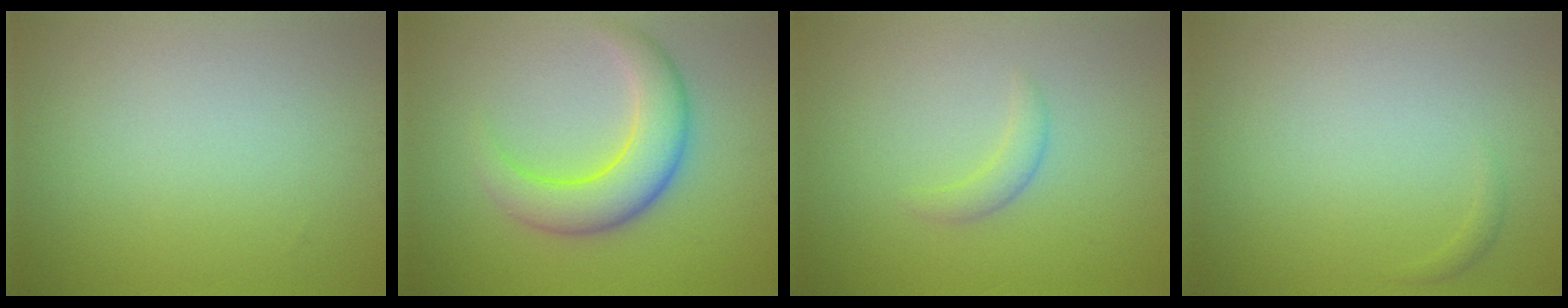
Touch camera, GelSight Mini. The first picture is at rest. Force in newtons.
{"total": 5.7, "press": 5.7, "slide": 0.1}
{"total": 1.4, "press": 1.4, "slide": 0.2}
{"total": 0.5, "press": 0.5, "slide": 0.1}